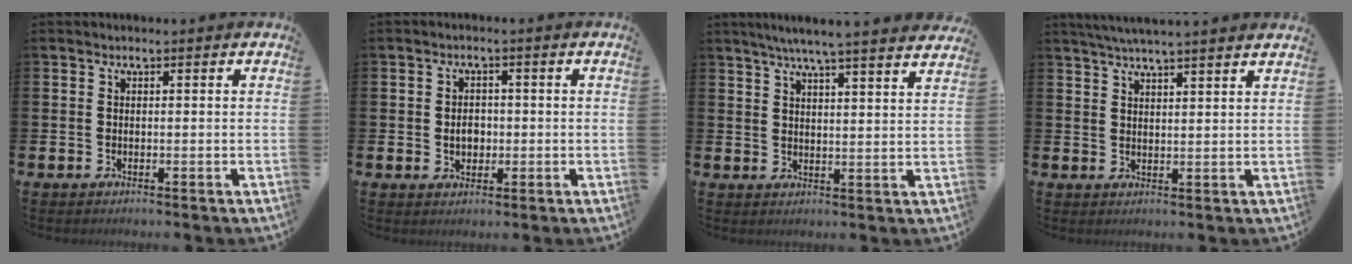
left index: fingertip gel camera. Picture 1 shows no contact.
{"total": 2.6, "force": [-0.2, 2.1, 1.6], "torque": [-0.011, -0.001, -0.011]}
{"total": 5.8, "force": [5.4, -0.6, 2.0], "torque": [-0.051, -0.028, 0.094]}
{"total": 4.1, "force": [4.0, -0.6, 0.9], "torque": [-0.032, -0.011, 0.074]}